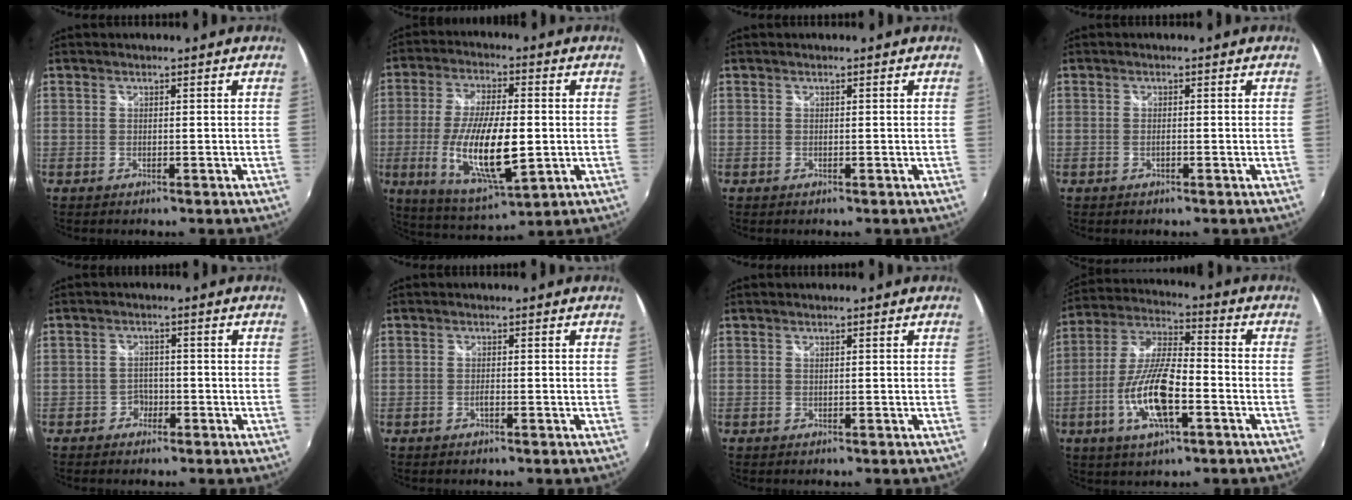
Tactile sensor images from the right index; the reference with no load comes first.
{"total": 16.4, "force": [-2.5, 5.7, 15.2], "torque": [-0.297, -0.022, -0.037]}
{"total": 0.0}
{"total": 0.7, "force": [-0.4, 0.2, 0.5], "torque": [-0.012, -0.002, -0.006]}
{"total": 2.5, "force": [-1.5, 2.0, 0.1], "torque": [-0.004, 0.005, -0.027]}
{"total": 0.8, "force": [-0.5, 0.2, 0.6], "torque": [-0.012, -0.001, -0.009]}
{"total": 0.0}
{"total": 14.2, "force": [-4.9, 4.4, 12.5], "torque": [-0.263, -0.007, -0.094]}